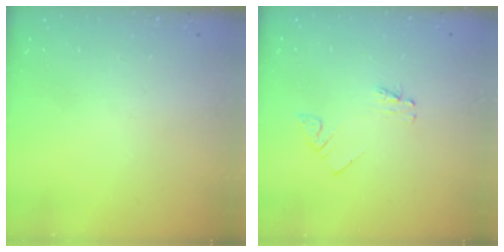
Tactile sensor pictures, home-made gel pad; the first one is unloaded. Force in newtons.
{"total": 1.6, "press": 1.6, "slide": 0.2}